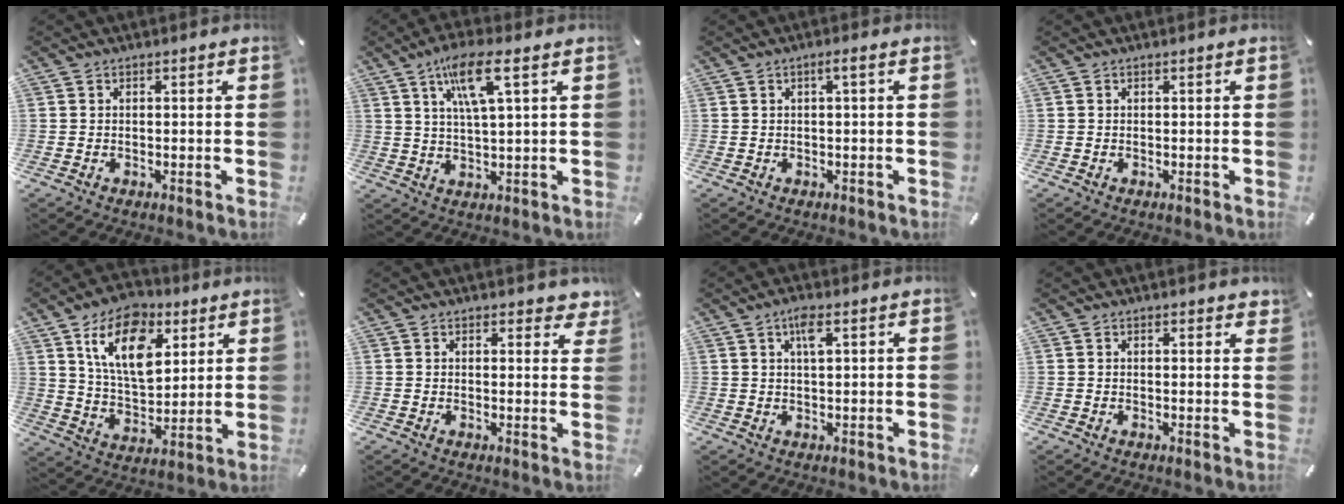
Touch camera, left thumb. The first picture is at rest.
{"total": 9.9, "force": [4.7, 1.8, 8.5], "torque": [-0.165, 0.001, 0.078]}
{"total": 1.8, "force": [0.2, 0.1, 1.8], "torque": [-0.033, 0.001, 0.002]}
{"total": 0.0}
{"total": 16.0, "force": [7.9, 9.7, 10.0], "torque": [-0.173, -0.024, 0.141]}
{"total": 2.7, "force": [2.1, 1.6, 0.8], "torque": [0.002, -0.010, 0.032]}
{"total": 4.0, "force": [1.8, 1.0, 3.4], "torque": [-0.074, 0.006, 0.028]}
{"total": 1.1, "force": [0.9, 0.4, 0.4], "torque": [-0.001, -0.003, 0.015]}